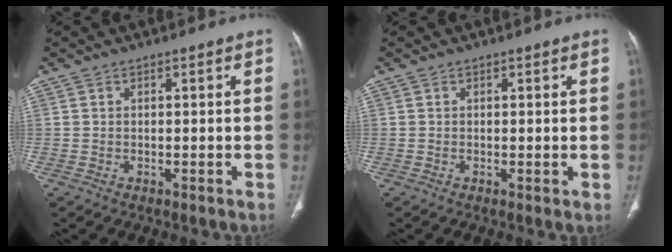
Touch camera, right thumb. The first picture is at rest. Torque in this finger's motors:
{"motor_torque": [-0.29, 0.06, -0.15, -0.02, 0.02]}